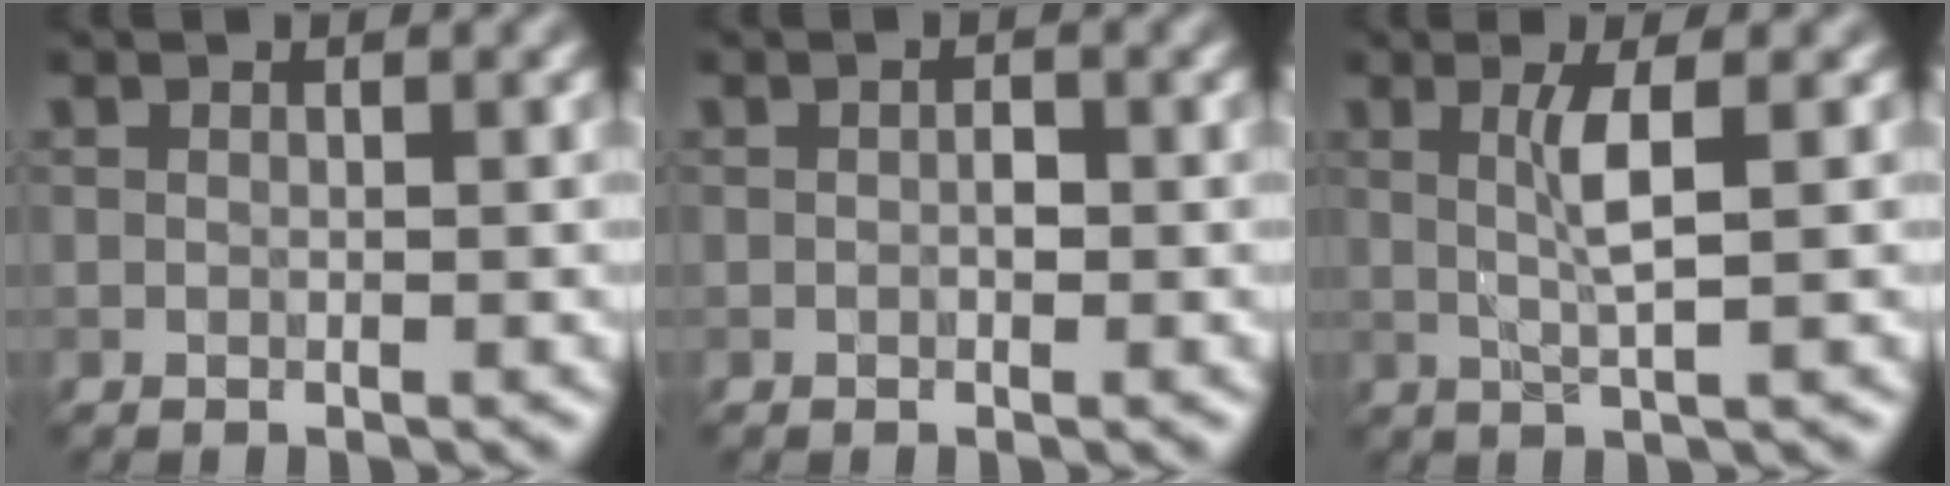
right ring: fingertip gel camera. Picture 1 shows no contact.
{"total": 0.9, "force": [-0.2, 0.5, 0.7], "torque": [-0.009, 0.000, -0.002]}
{"total": 3.0, "force": [0.6, 0.4, 2.9], "torque": [-0.058, -0.001, 0.012]}